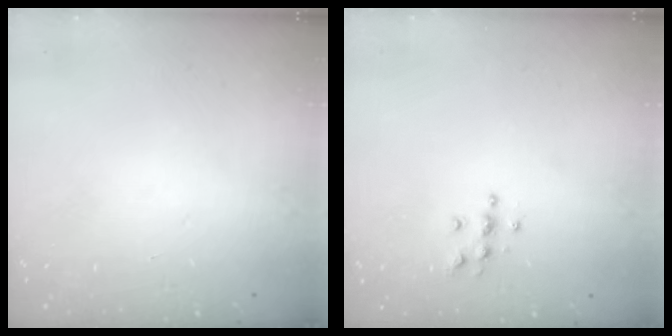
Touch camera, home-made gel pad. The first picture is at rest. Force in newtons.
{"total": 6.2, "press": 6.1, "slide": 0.6}